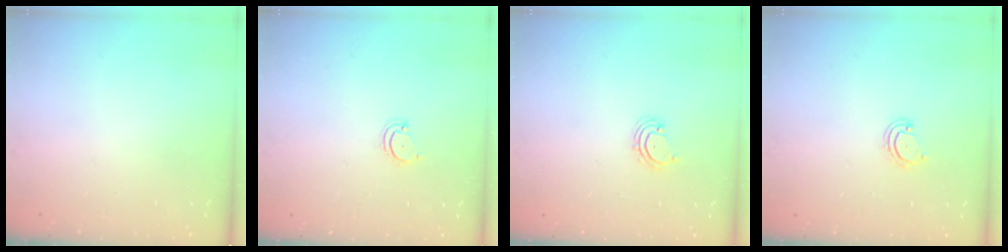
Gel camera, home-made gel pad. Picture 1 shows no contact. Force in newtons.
{"total": 3.5, "press": 3.5, "slide": 0.5}
{"total": 2.3, "press": 2.3, "slide": 0.5}
{"total": 2.8, "press": 2.8, "slide": 0.2}